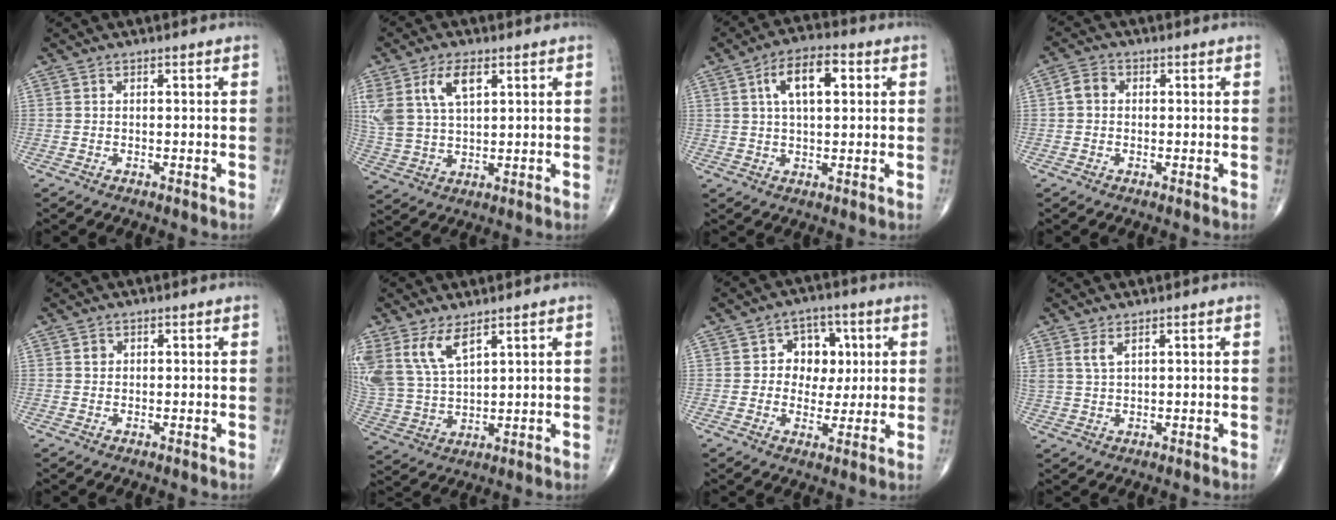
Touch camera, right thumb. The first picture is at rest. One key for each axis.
{"total": 10.8, "fx": 4.6, "fy": 5.7, "fz": 8.0, "tx": -0.169, "ty": -0.004, "tz": 0.098}
{"total": 9.4, "fx": 2.8, "fy": 4.5, "fz": 7.8, "tx": -0.123, "ty": 0.011, "tz": 0.041}
{"total": 3.1, "fx": 0.1, "fy": 2.6, "fz": 1.7, "tx": -0.026, "ty": 0.010, "tz": -0.005}
{"total": 1.0, "fx": 0.3, "fy": 0.9, "fz": 0.4, "tx": -0.002, "ty": 0.001, "tz": 0.004}
{"total": 10.6, "fx": 6.3, "fy": 4.8, "fz": 7.1, "tx": -0.148, "ty": -0.021, "tz": 0.141}
{"total": 8.4, "fx": 1.5, "fy": 6.8, "fz": 4.6, "tx": -0.014, "ty": 0.004, "tz": 0.019}
{"total": 2.5, "fx": 1.6, "fy": 1.0, "fz": 1.8, "tx": -0.039, "ty": -0.004, "tz": 0.039}